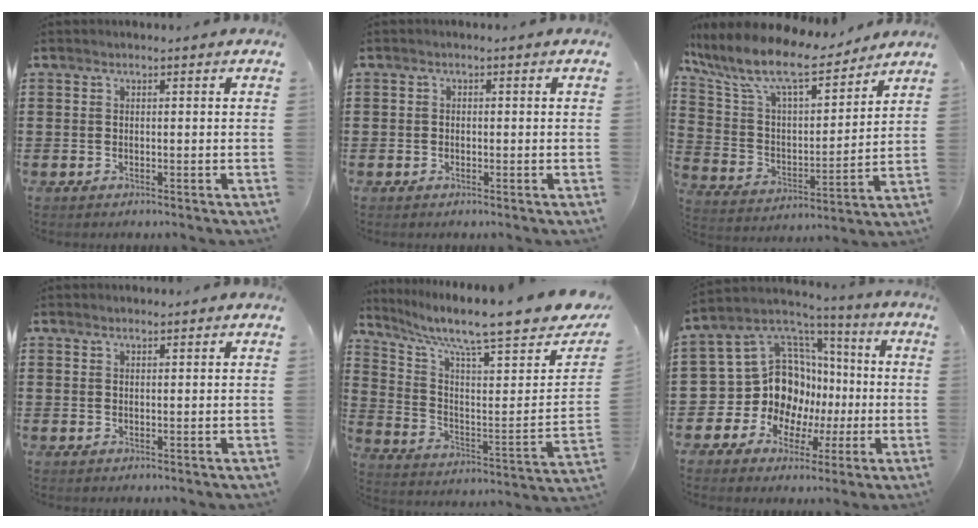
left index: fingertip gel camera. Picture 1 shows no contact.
{"total": 0.6, "force": [-0.3, 0.5, 0.2], "torque": [-0.005, 0.001, -0.006]}
{"total": 10.9, "force": [9.0, 2.4, 5.8], "torque": [-0.150, -0.050, 0.154]}
{"total": 1.0, "force": [0.9, 0.0, 0.2], "torque": [-0.005, 0.000, 0.018]}
{"total": 9.3, "force": [7.9, 0.5, 4.9], "torque": [-0.109, -0.073, 0.122]}
{"total": 13.3, "force": [-0.3, 12.3, 5.2], "torque": [-0.149, -0.020, 0.008]}